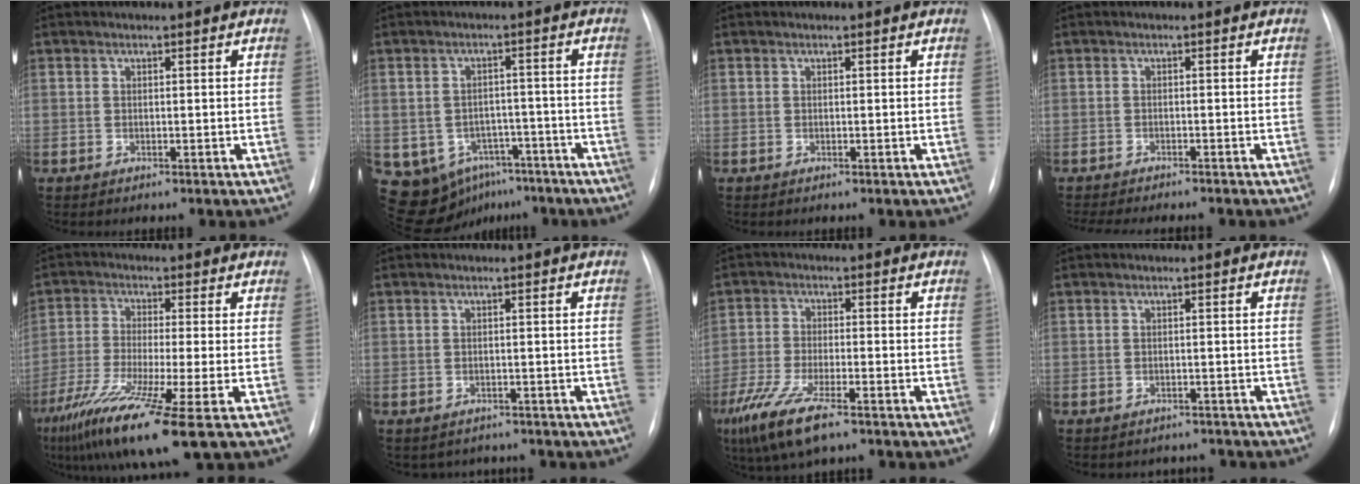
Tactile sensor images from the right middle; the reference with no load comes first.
{"total": 11.2, "force": [-6.1, 8.7, 3.4], "torque": [-0.062, 0.026, -0.077]}
{"total": 0.0}
{"total": 10.7, "force": [-9.5, 1.7, 4.6], "torque": [-0.061, -0.011, -0.124]}
{"total": 13.3, "force": [-7.4, -0.7, 11.0], "torque": [-0.216, -0.046, -0.135]}
{"total": 2.9, "force": [-2.5, 1.5, -0.1], "torque": [-0.001, 0.011, -0.029]}
{"total": 9.2, "force": [-5.9, 1.6, 6.9], "torque": [-0.145, -0.025, -0.105]}
{"total": 2.9, "force": [-2.6, 1.2, -0.4], "torque": [0.007, 0.008, -0.032]}